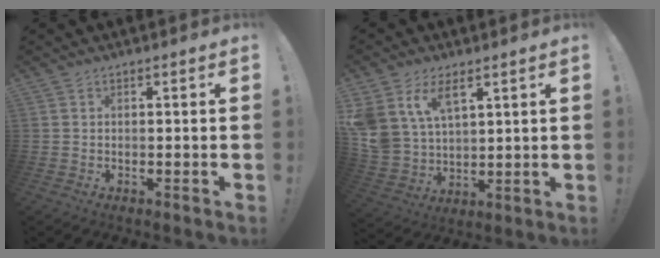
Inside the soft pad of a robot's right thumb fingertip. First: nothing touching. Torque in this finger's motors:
{"motor_torque": [0.30, 0.38, 1.05, 0.42, 0.12]}